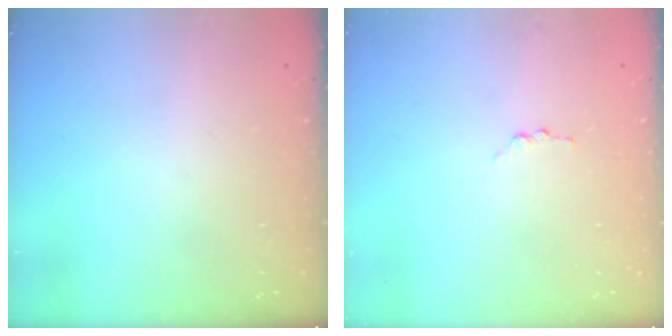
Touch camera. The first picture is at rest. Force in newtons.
{"total": 2.8, "press": 2.8, "slide": 0.3}